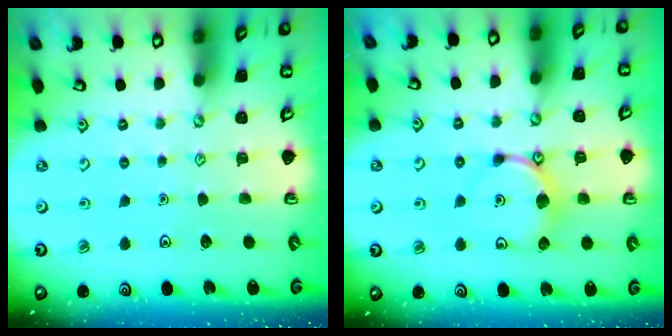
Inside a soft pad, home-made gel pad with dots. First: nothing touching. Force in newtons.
{"total": 9.4, "press": 9.4, "slide": 0.6}